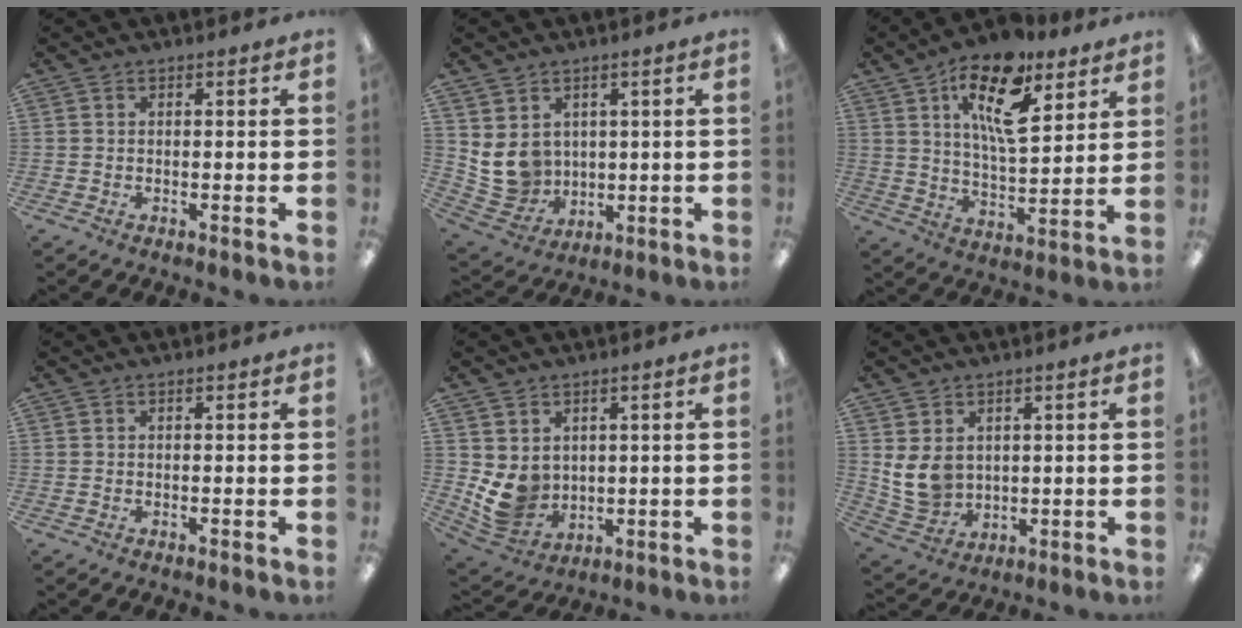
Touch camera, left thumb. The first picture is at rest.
{"total": 8.5, "force": [2.5, 7.6, 2.8], "torque": [-0.071, -0.017, 0.056]}
{"total": 18.2, "force": [10.1, 7.9, 13.0], "torque": [-0.200, -0.042, 0.166]}
{"total": 0.0}
{"total": 8.5, "force": [1.7, 7.3, 3.9], "torque": [-0.100, -0.017, 0.038]}
{"total": 8.6, "force": [2.1, 6.9, 4.6], "torque": [-0.116, -0.001, 0.044]}